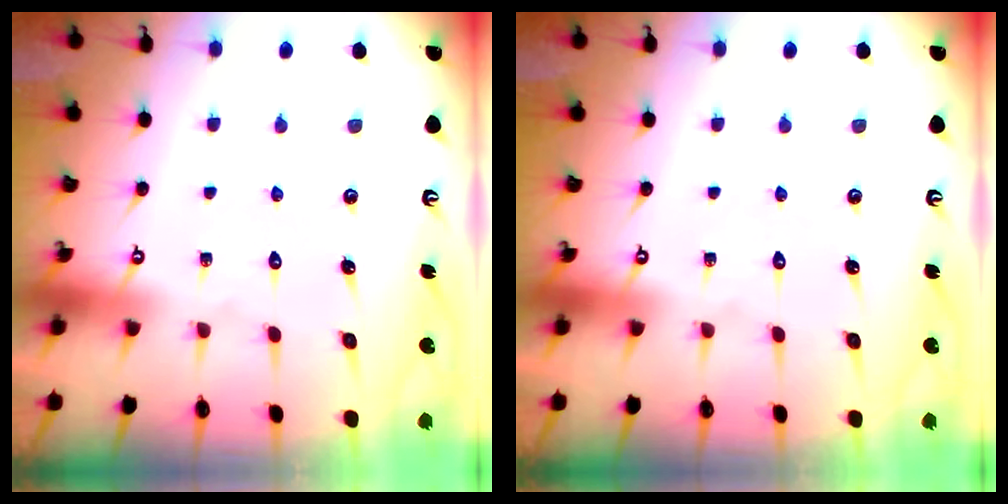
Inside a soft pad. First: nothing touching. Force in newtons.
{"total": 0.0}